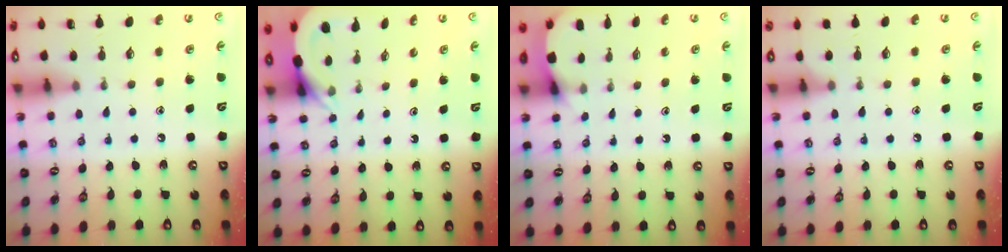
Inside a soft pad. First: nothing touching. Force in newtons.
{"total": 4.7, "press": 4.7, "slide": 0.1}
{"total": 2.8, "press": 2.8, "slide": 0.3}
{"total": 3.2, "press": 3.2, "slide": 0.5}